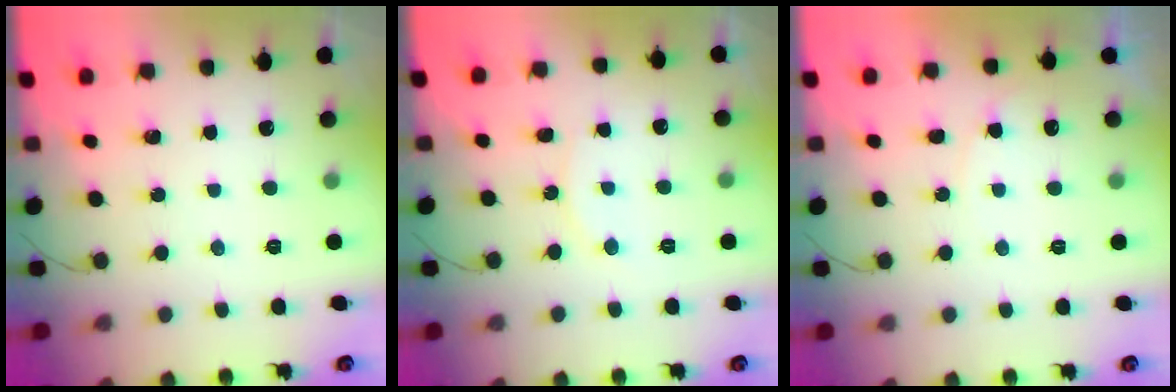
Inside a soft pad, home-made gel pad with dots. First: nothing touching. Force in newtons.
{"total": 6.1, "press": 6.1, "slide": 0.3}
{"total": 5.6, "press": 5.5, "slide": 0.4}